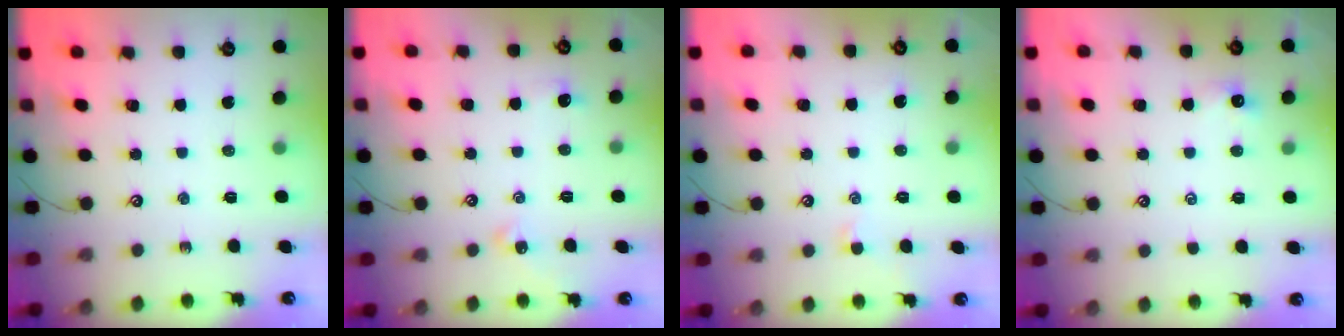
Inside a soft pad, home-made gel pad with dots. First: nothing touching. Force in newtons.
{"total": 2.1, "press": 2.0, "slide": 0.6}
{"total": 0.6, "press": 0.3, "slide": 0.5}
{"total": 0.6, "press": 0.3, "slide": 0.5}